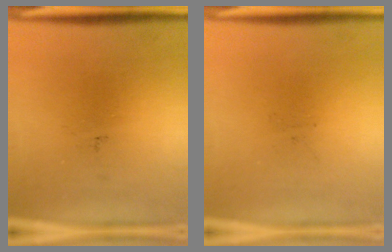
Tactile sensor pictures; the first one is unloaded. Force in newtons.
{"total": 0.0}